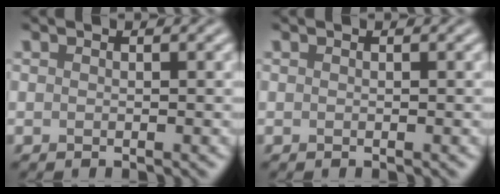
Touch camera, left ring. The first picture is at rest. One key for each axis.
{"total": 0.0}